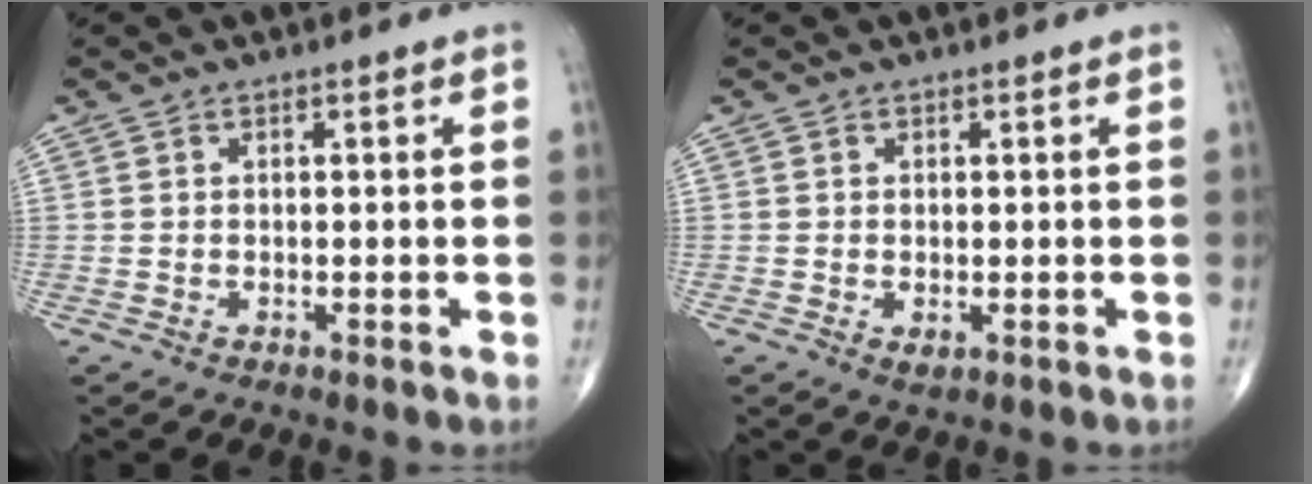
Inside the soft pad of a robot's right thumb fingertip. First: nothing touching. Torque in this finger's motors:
{"motor_torque": [-0.23, 0.20, 0.11, 0.15, 0.07]}